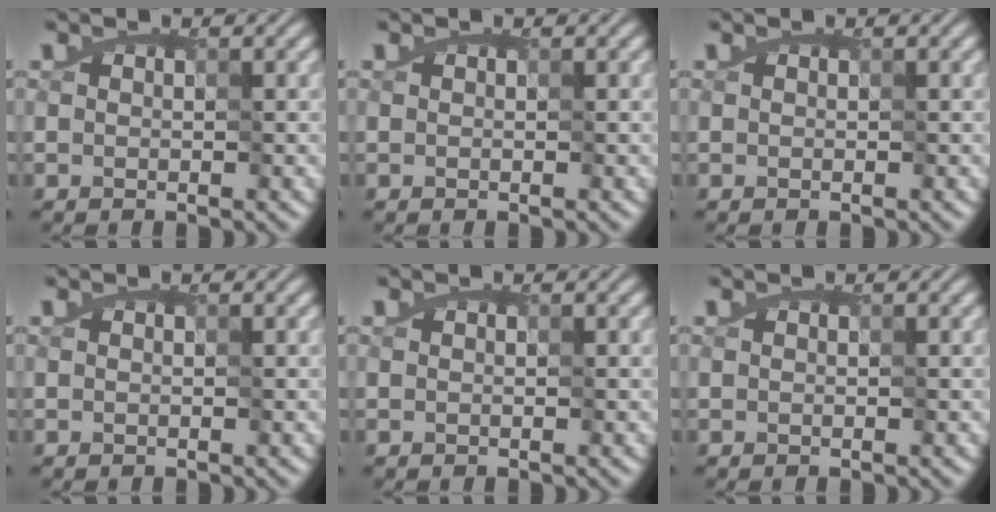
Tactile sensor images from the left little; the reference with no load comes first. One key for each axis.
{"total": 0.0}
{"total": 0.0}
{"total": 0.0}
{"total": 0.0}
{"total": 0.0}